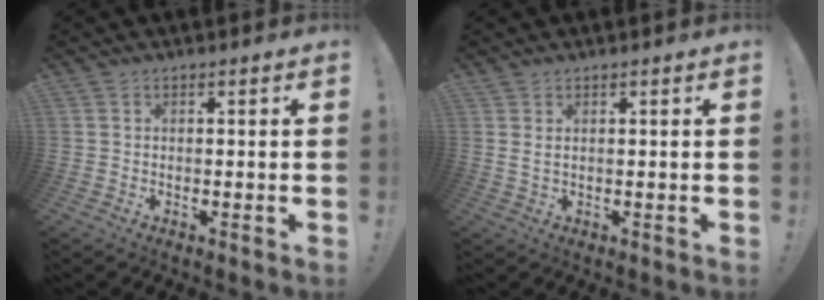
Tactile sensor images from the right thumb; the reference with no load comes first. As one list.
[{"total": 2.1, "force": [1.2, 0.3, 1.6], "torque": [-0.027, -0.002, 0.021]}]